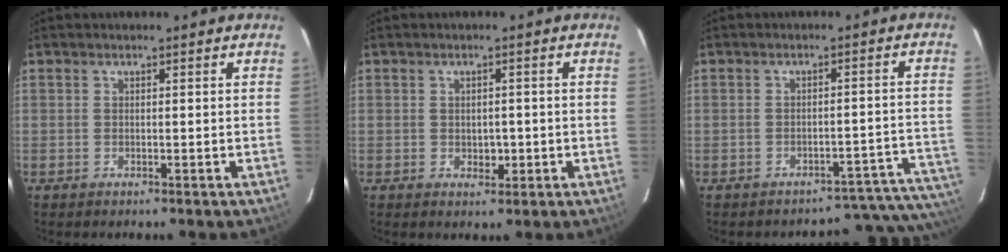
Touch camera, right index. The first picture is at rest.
{"total": 2.4, "force": [-0.4, 1.7, 1.7], "torque": [-0.020, 0.001, 0.000]}
{"total": 12.2, "force": [-11.8, 2.1, 2.4], "torque": [0.014, 0.039, -0.125]}